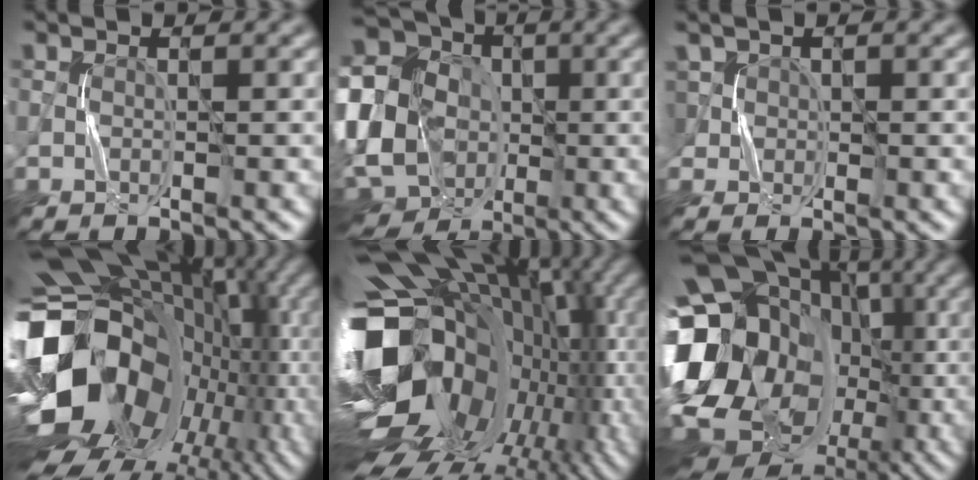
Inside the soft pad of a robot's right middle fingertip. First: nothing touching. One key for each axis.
{"total": 18.5, "fx": -2.9, "fy": 15.2, "fz": 10.1, "tx": -0.225, "ty": 0.040, "tz": -0.075}
{"total": 0.7, "fx": 0.6, "fy": 0.1, "fz": -0.3, "tx": 0.007, "ty": -0.006, "tz": 0.016}
{"total": 17.3, "fx": -2.5, "fy": 12.2, "fz": 12.1, "tx": -0.234, "ty": -0.032, "tz": -0.014}
{"total": 17.2, "fx": -2.2, "fy": 10.7, "fz": 13.2, "tx": -0.248, "ty": -0.031, "tz": -0.013}
{"total": 18.4, "fx": -3.0, "fy": 14.1, "fz": 11.5, "tx": -0.224, "ty": -0.005, "tz": -0.054}